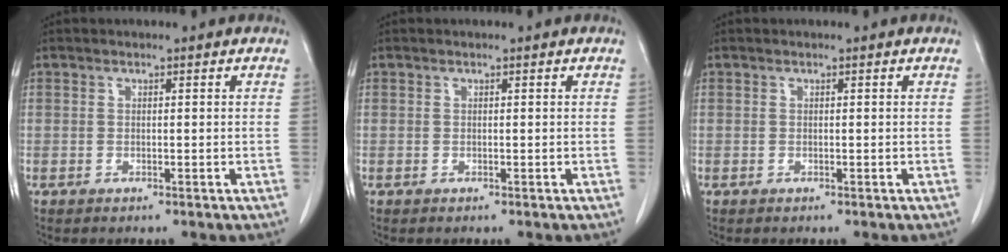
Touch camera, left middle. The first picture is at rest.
{"total": 0.0}
{"total": 0.0}